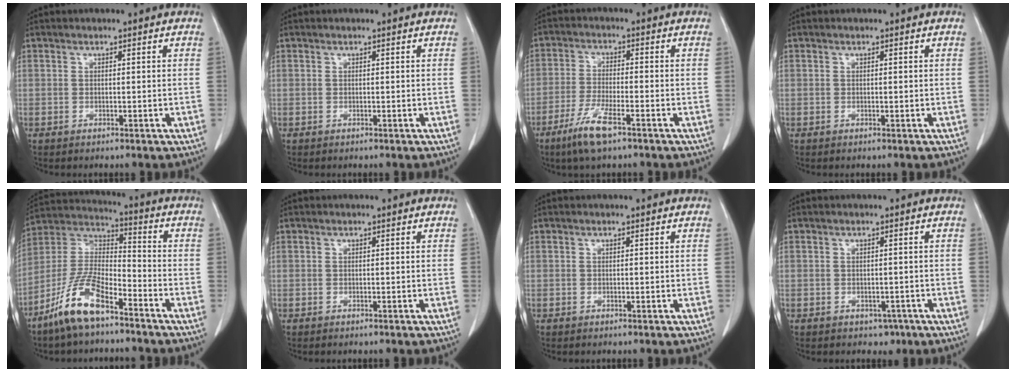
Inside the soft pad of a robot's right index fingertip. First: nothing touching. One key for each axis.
{"total": 0.0}
{"total": 6.7, "fx": -4.3, "fy": 1.1, "fz": 5.0, "tx": -0.112, "ty": -0.012, "tz": -0.080}
{"total": 0.0}
{"total": 11.9, "fx": -8.1, "fy": 3.5, "fz": 8.0, "tx": -0.175, "ty": 0.003, "tz": -0.159}
{"total": 0.0}
{"total": 0.0}
{"total": 2.0, "fx": -1.0, "fy": 1.5, "fz": 0.8, "tx": -0.006, "ty": 0.003, "tz": -0.007}